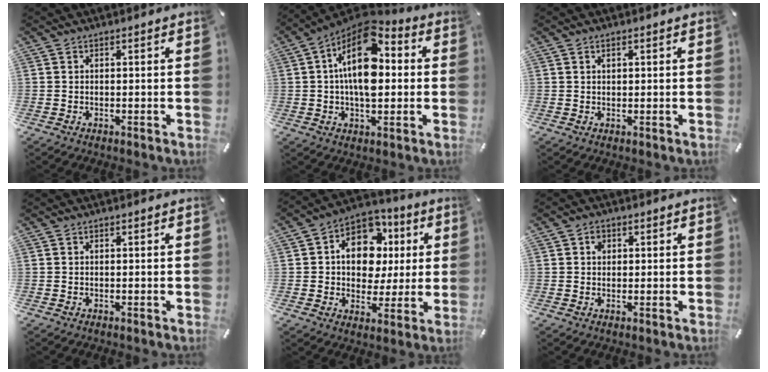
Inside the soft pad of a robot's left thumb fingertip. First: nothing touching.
{"total": 17.3, "force": [2.6, 9.8, 14.0], "torque": [-0.245, -0.018, 0.043]}
{"total": 1.2, "force": [0.6, 0.6, 0.9], "torque": [-0.017, 0.002, 0.010]}
{"total": 0.0}
{"total": 12.5, "force": [2.8, 10.3, 6.5], "torque": [-0.102, -0.010, 0.055]}
{"total": 1.7, "force": [0.3, 1.5, 0.7], "torque": [0.000, 0.000, 0.001]}